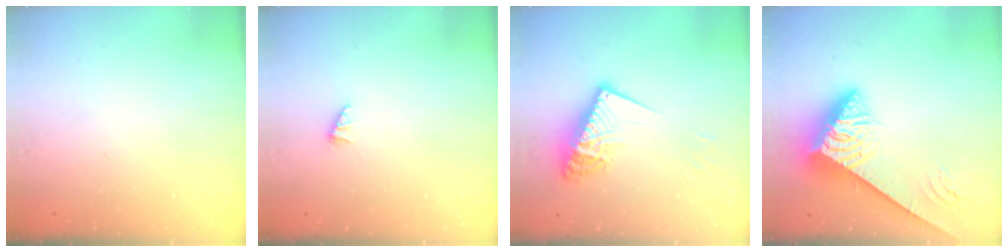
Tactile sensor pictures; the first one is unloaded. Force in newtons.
{"total": 0.7, "press": 0.6, "slide": 0.2}
{"total": 14.7, "press": 14.6, "slide": 1.5}
{"total": 8.8, "press": 8.8, "slide": 0.9}